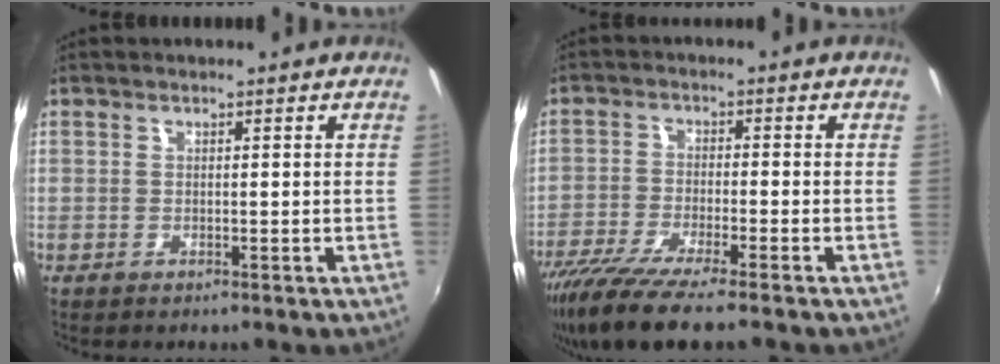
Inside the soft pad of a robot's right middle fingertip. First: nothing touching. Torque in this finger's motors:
{"motor_torque": [1.16, -0.98, 0.30, 0.11]}